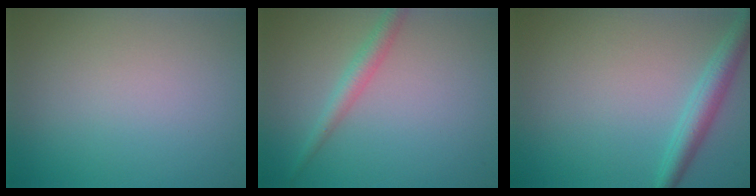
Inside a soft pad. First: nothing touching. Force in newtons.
{"total": 2.1, "press": 2.1, "slide": 0.1}
{"total": 3.1, "press": 3.1, "slide": 0.2}